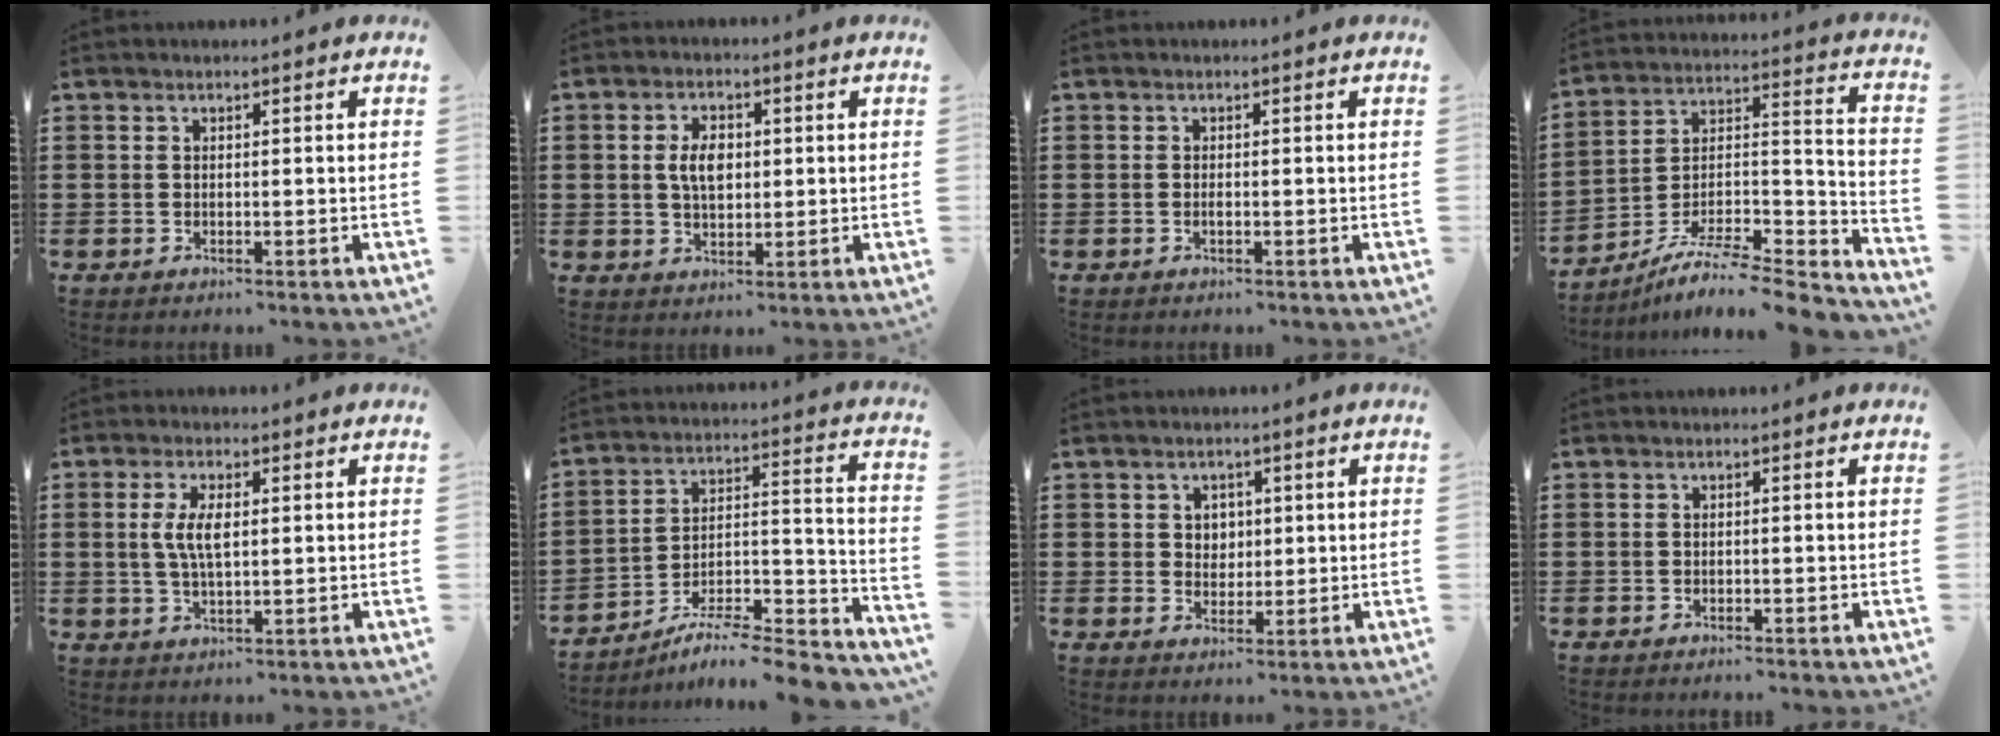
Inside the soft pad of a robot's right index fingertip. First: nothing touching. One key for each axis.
{"total": 4.6, "fx": 0.5, "fy": 2.7, "fz": 3.7, "tx": -0.061, "ty": 0.005, "tz": 0.003}
{"total": 0.6, "fx": -0.2, "fy": -0.1, "fz": 0.5, "tx": -0.012, "ty": -0.007, "tz": -0.003}
{"total": 8.1, "fx": -6.9, "fy": 1.7, "fz": 3.8, "tx": -0.064, "ty": 0.004, "tz": -0.138}
{"total": 4.8, "fx": 0.7, "fy": 1.8, "fz": 4.5, "tx": -0.097, "ty": 0.004, "tz": 0.007}
{"total": 6.7, "fx": -6.1, "fy": 0.4, "fz": 2.7, "tx": -0.039, "ty": -0.004, "tz": -0.123}
{"total": 2.7, "fx": 0.9, "fy": 2.4, "fz": 0.7, "tx": -0.014, "ty": 0.007, "tz": 0.013}
{"total": 0.5, "fx": -0.5, "fy": -0.1, "fz": 0.0, "tx": -0.002, "ty": -0.003, "tz": -0.011}